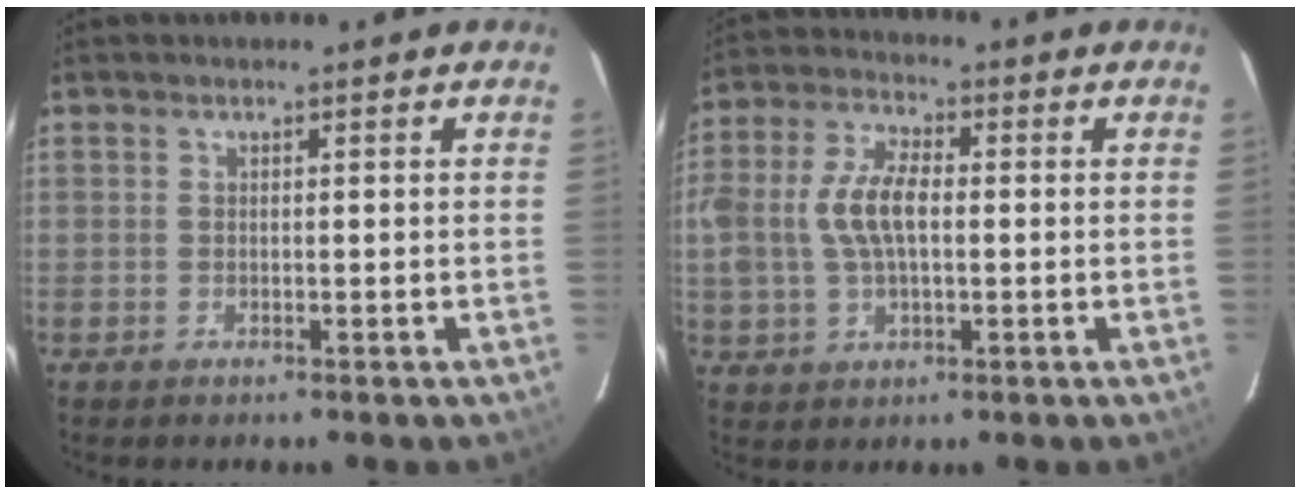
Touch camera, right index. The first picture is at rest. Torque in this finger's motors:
{"motor_torque": [0.40, -0.04, 0.52, 0.13]}